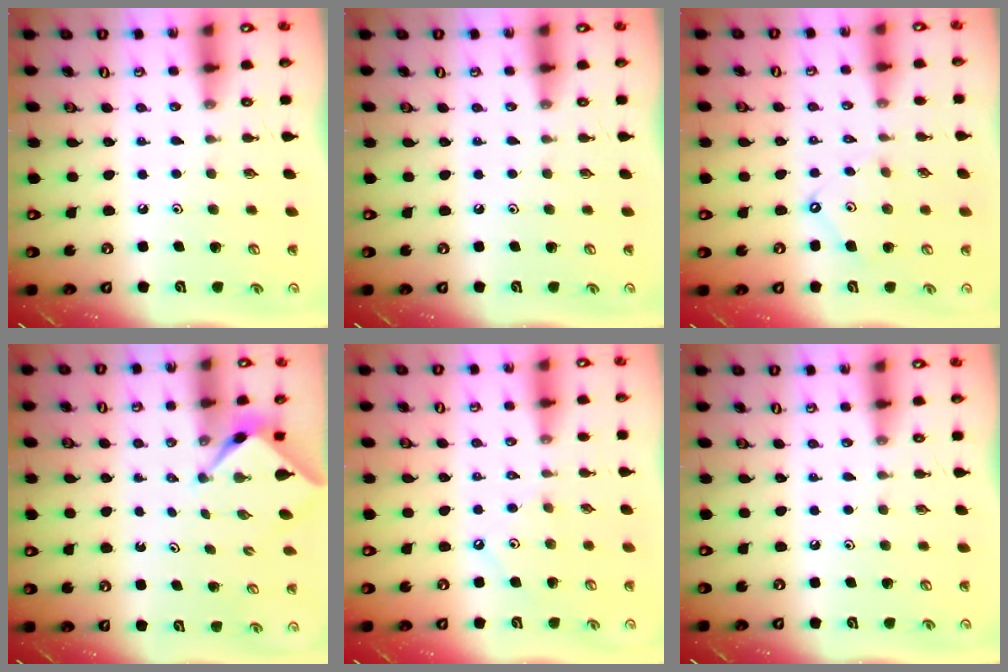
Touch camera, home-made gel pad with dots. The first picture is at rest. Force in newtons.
{"total": 0.0}
{"total": 7.2, "press": 7.2, "slide": 0.7}
{"total": 2.2, "press": 2.2, "slide": 0.2}
{"total": 1.7, "press": 1.7, "slide": 0.3}
{"total": 0.0}